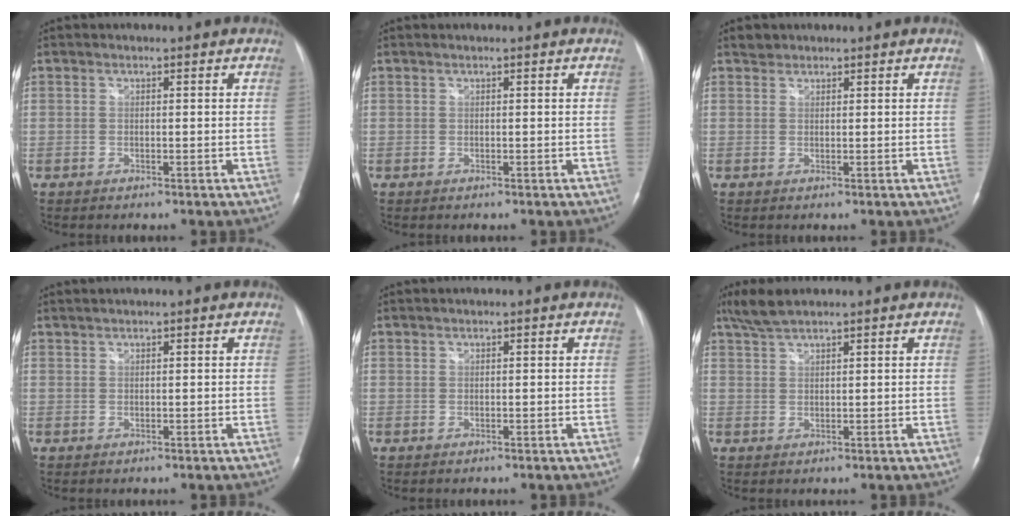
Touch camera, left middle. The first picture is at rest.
{"total": 0.0}
{"total": 1.3, "force": [1.0, 0.7, -0.1], "torque": [0.005, 0.005, 0.015]}
{"total": 1.4, "force": [1.3, -0.2, 0.5], "torque": [-0.010, 0.011, 0.029]}
{"total": 0.5, "force": [0.5, -0.1, 0.1], "torque": [-0.006, 0.008, 0.014]}
{"total": 3.9, "force": [3.3, 0.3, 2.0], "torque": [-0.051, 0.011, 0.072]}